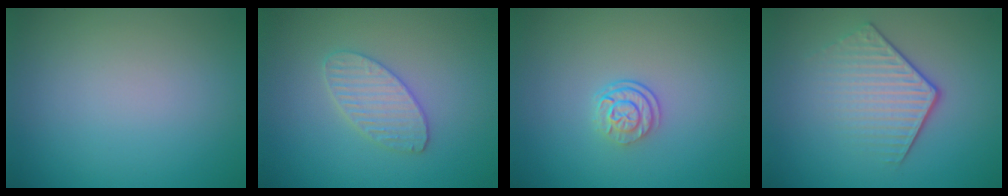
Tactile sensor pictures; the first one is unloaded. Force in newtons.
{"total": 3.0, "press": 3.0, "slide": 0.2}
{"total": 2.4, "press": 1.8, "slide": 1.6}
{"total": 4.2, "press": 2.9, "slide": 3.1}